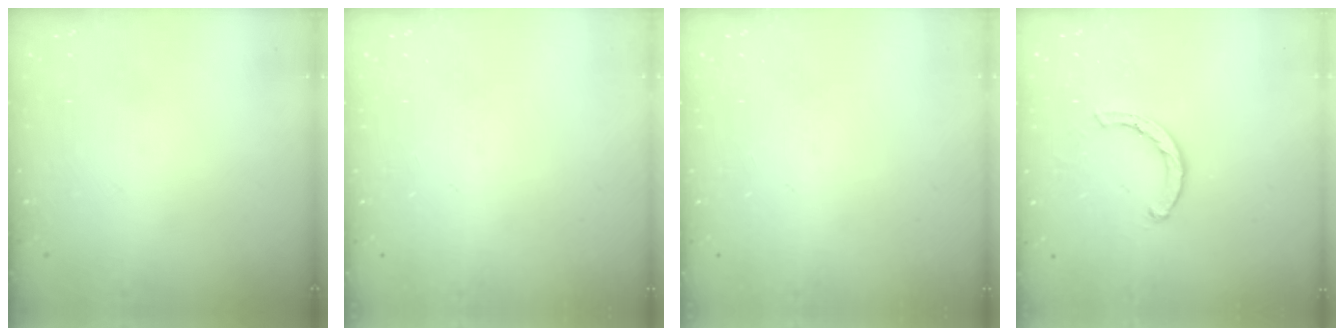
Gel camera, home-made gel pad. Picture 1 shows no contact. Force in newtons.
{"total": 0.0}
{"total": 0.0}
{"total": 2.1, "press": 2.1, "slide": 0.1}